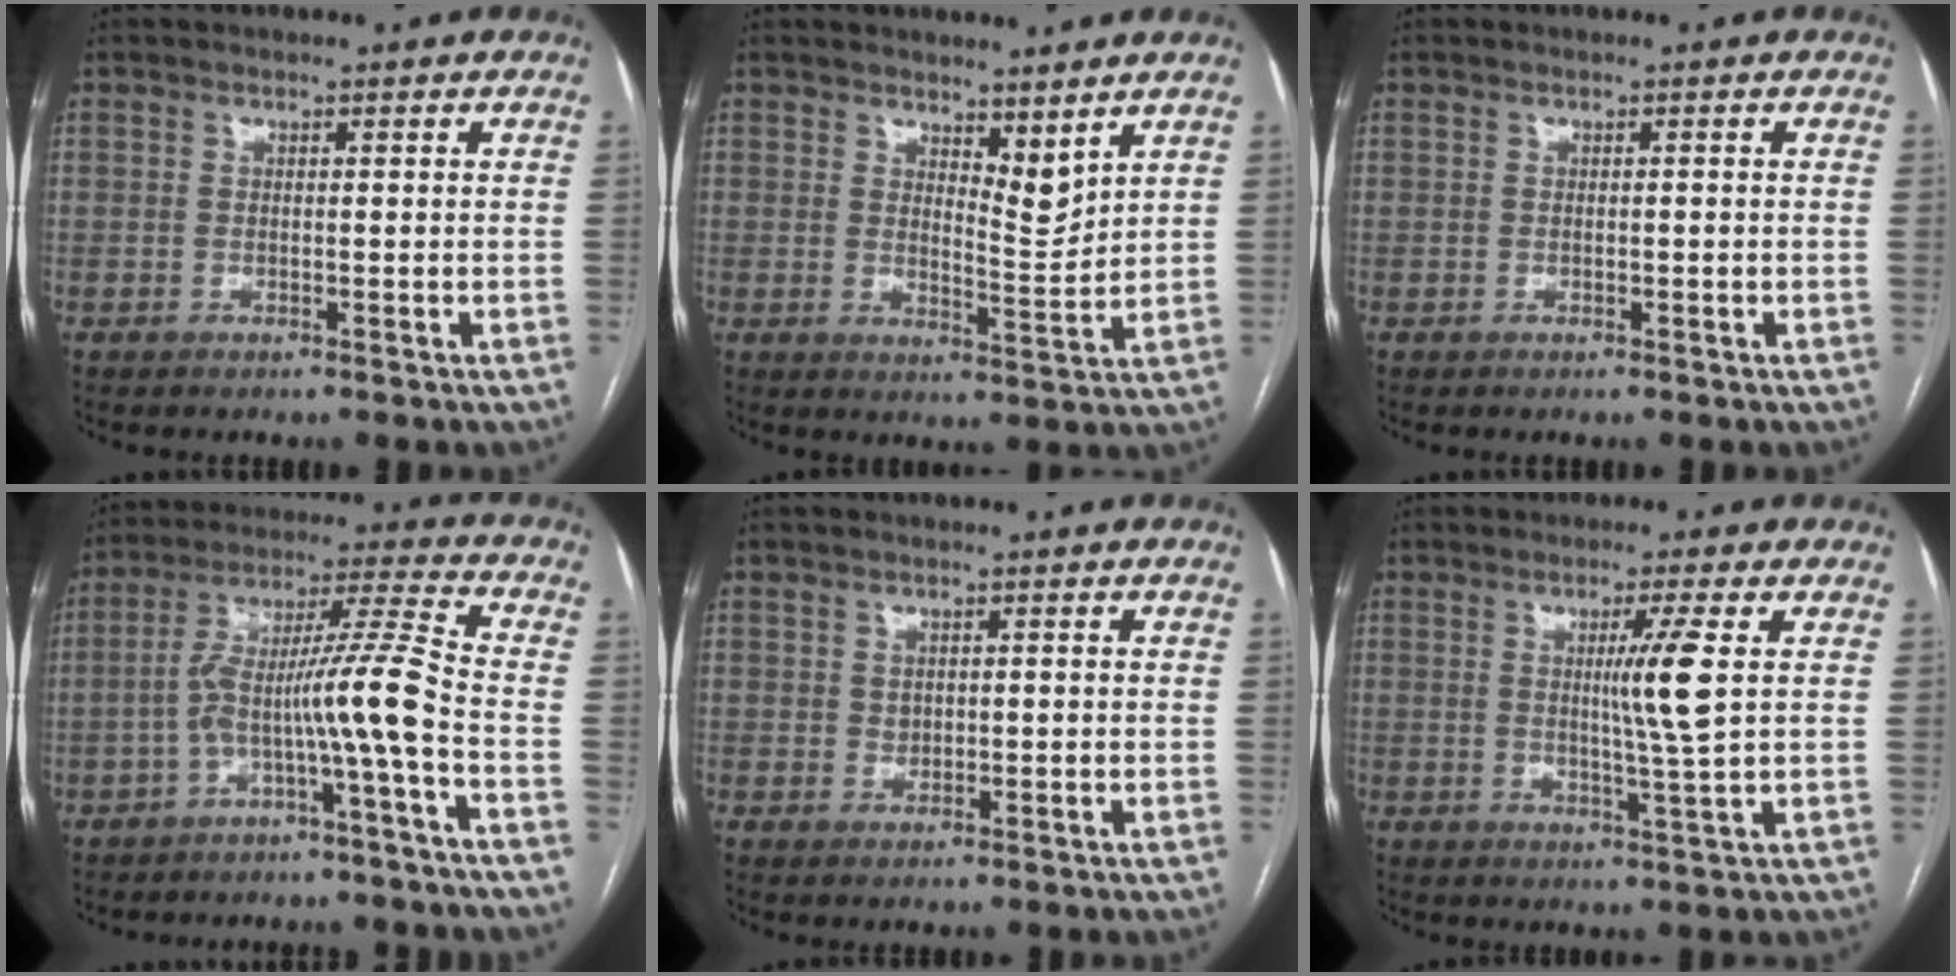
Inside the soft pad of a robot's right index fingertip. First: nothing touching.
{"total": 4.6, "force": [3.5, 1.3, 2.7], "torque": [-0.045, -0.016, 0.064]}
{"total": 0.0}
{"total": 10.0, "force": [-3.6, -1.4, 9.2], "torque": [-0.162, 0.033, -0.063]}
{"total": 1.1, "force": [0.3, 0.9, 0.5], "torque": [-0.007, -0.001, 0.007]}
{"total": 6.2, "force": [1.3, -1.3, 5.9], "torque": [-0.101, -0.009, 0.023]}